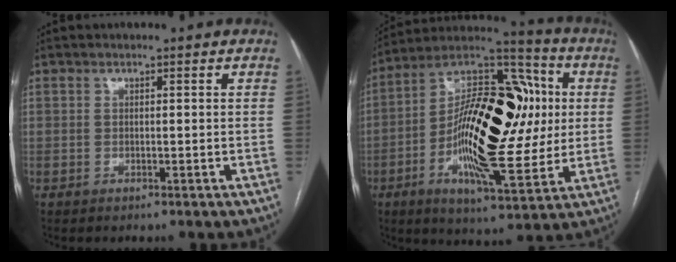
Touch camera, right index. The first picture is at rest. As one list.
[{"total": 24.1, "force": [-0.1, 8.6, 22.6], "torque": [-0.404, 0.029, -0.008]}]